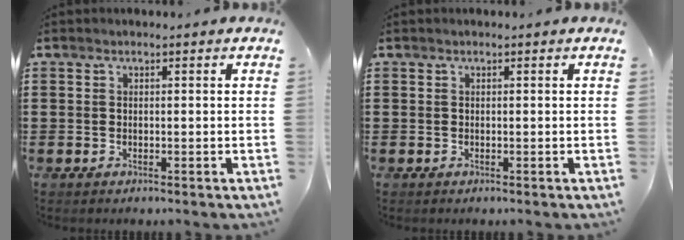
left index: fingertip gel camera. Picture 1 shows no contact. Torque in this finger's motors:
{"motor_torque": [-0.06, -0.08, 0.00, 0.00]}